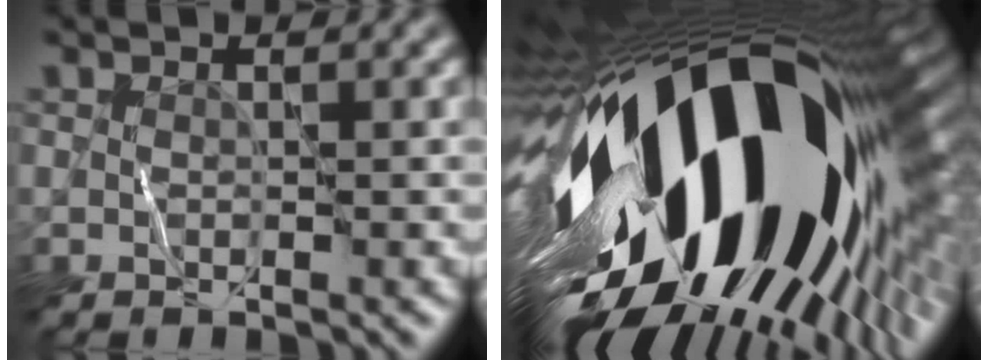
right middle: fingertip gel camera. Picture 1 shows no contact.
{"total": 21.9, "force": [-2.3, 10.6, 19.0], "torque": [-0.327, -0.066, -0.041]}